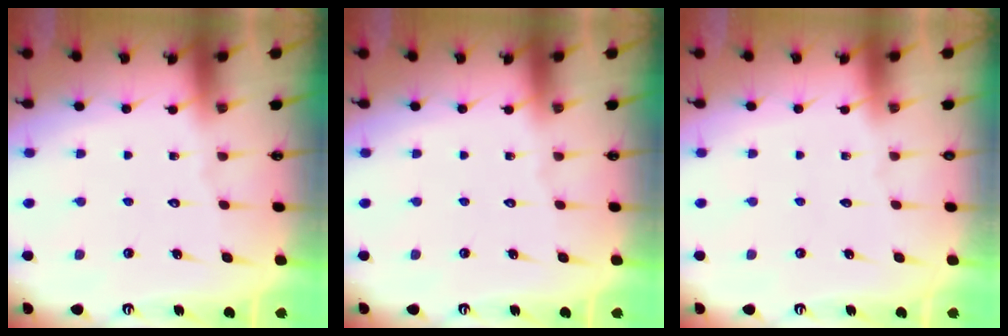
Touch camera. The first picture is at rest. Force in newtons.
{"total": 0.0}
{"total": 0.0}